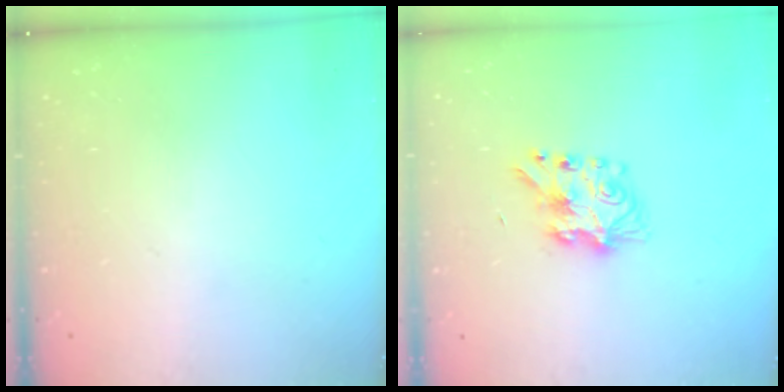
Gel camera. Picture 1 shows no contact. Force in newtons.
{"total": 7.2, "press": 7.2, "slide": 0.2}